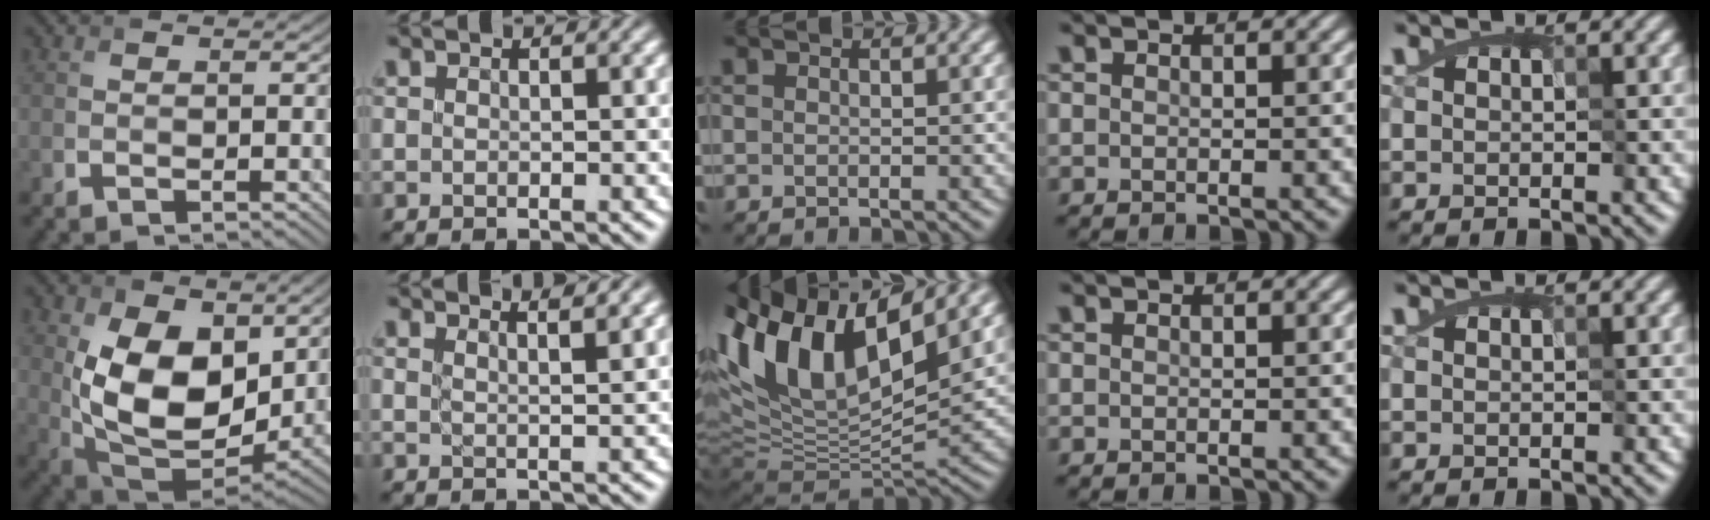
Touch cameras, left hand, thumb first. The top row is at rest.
{"thumb": {"total": 13.5, "force": [2.5, 8.6, 10.2], "torque": [-0.204, -0.012, 0.052]}, "index": {"total": 4.3, "force": [3.5, 1.2, 2.1], "torque": [-0.004, 0.023, 0.016]}, "middle": {"total": 12.4, "force": [5.2, 5.4, 9.9], "torque": [-0.203, 0.011, 0.092]}}